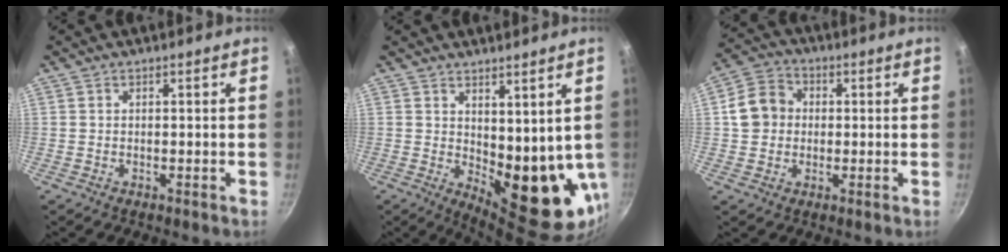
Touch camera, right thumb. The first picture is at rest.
{"total": 12.1, "force": [2.5, 5.7, 10.4], "torque": [-0.117, -0.043, 0.051]}
{"total": 8.3, "force": [0.5, 7.2, 4.1], "torque": [-0.045, 0.016, -0.007]}